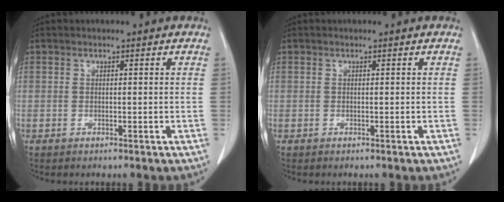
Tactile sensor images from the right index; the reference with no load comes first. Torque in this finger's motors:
{"motor_torque": [-0.02, 0.02, 0.00, 0.00]}